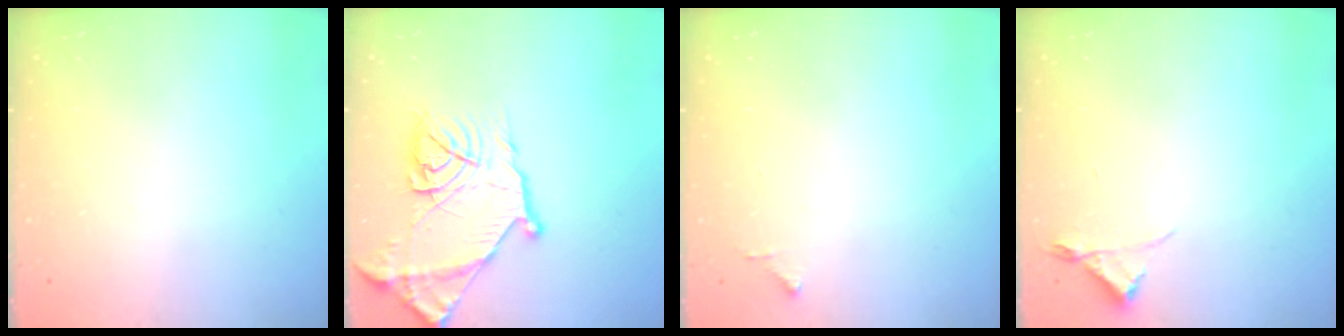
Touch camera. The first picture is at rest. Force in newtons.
{"total": 18.2, "press": 18.2, "slide": 1.4}
{"total": 3.4, "press": 3.4, "slide": 0.4}
{"total": 3.0, "press": 2.9, "slide": 0.5}